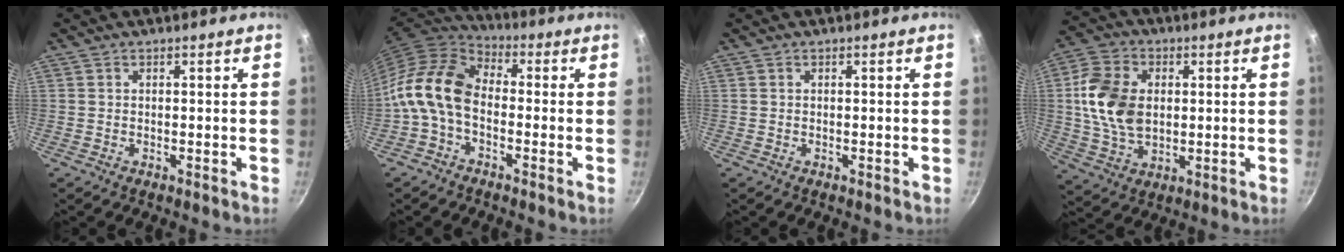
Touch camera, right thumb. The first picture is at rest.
{"total": 11.1, "force": [-2.3, 7.4, 8.0], "torque": [-0.145, 0.041, -0.067]}
{"total": 0.0}
{"total": 13.5, "force": [1.3, 9.4, 9.6], "torque": [-0.168, 0.000, 0.023]}